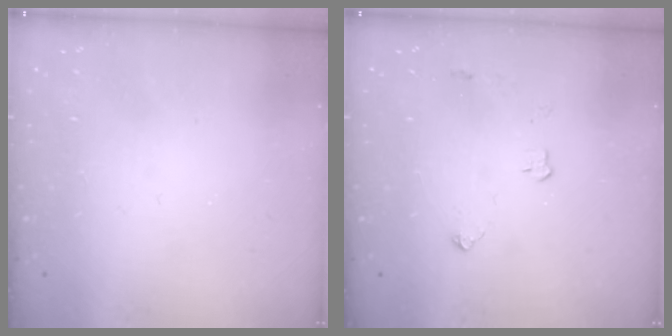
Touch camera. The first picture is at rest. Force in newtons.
{"total": 3.1, "press": 3.1, "slide": 0.5}